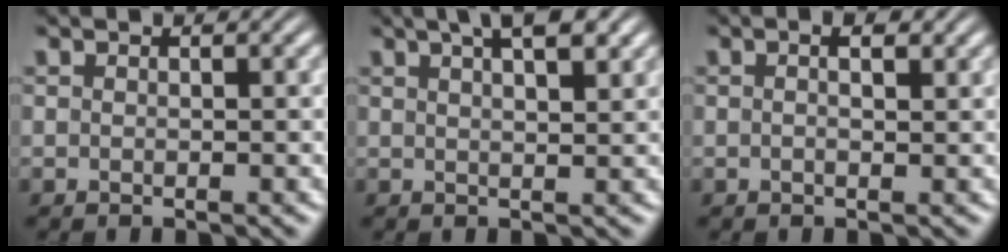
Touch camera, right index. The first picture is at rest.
{"total": 5.7, "force": [3.4, 1.9, 4.1], "torque": [-0.054, 0.016, 0.050]}
{"total": 1.4, "force": [0.3, 0.4, 1.3], "torque": [-0.015, 0.003, -0.001]}